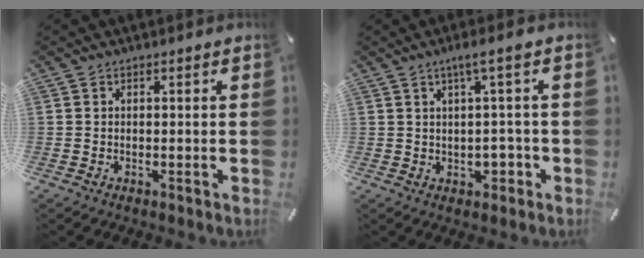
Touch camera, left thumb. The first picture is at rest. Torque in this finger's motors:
{"motor_torque": [0.17, 0.19, 0.07, -0.03, 0.02]}